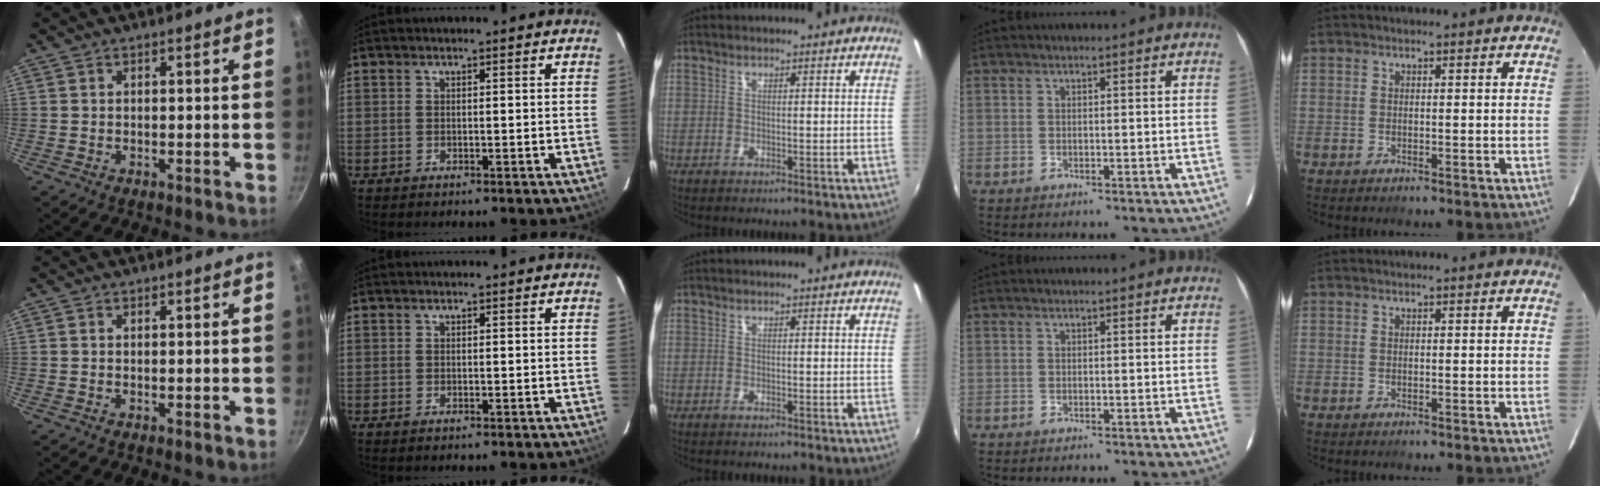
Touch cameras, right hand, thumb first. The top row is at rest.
{}